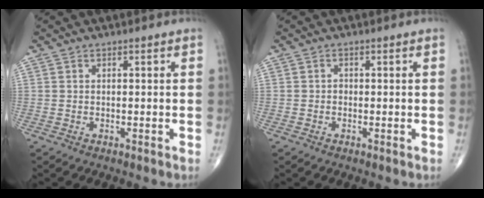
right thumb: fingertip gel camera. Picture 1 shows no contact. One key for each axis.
{"total": 0.6, "fx": -0.2, "fy": 0.5, "fz": 0.2, "tx": 0.002, "ty": 0.001, "tz": -0.007}